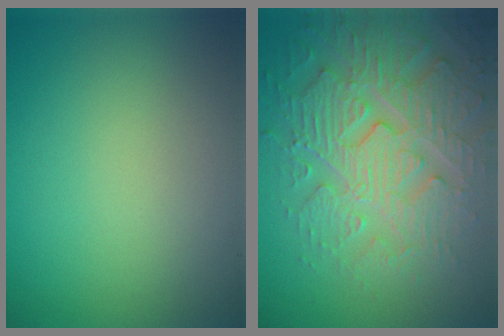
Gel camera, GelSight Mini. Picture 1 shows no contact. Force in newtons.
{"total": 7.0, "press": 5.9, "slide": 3.8}